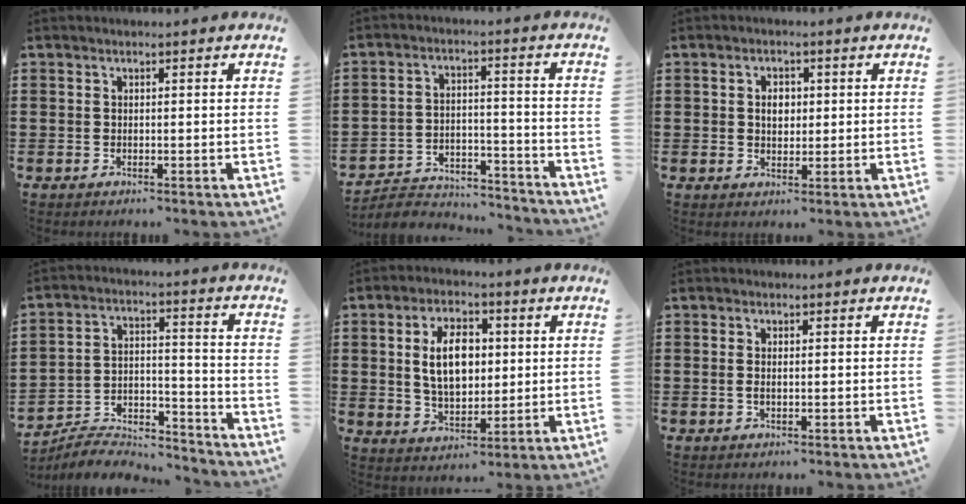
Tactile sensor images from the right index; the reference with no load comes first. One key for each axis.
{"total": 5.1, "fx": -4.9, "fy": 1.2, "fz": 0.8, "tx": -0.021, "ty": 0.014, "tz": -0.101}
{"total": 2.9, "fx": 0.5, "fy": 2.0, "fz": 2.1, "tx": -0.038, "ty": 0.008, "tz": 0.005}
{"total": 6.2, "fx": -5.9, "fy": 1.6, "fz": 0.9, "tx": -0.019, "ty": 0.014, "tz": -0.118}
{"total": 8.7, "fx": 1.4, "fy": 5.2, "fz": 6.8, "tx": -0.132, "ty": 0.012, "tz": 0.019}
{"total": 1.1, "fx": -0.1, "fy": 0.4, "fz": 1.0, "tx": -0.028, "ty": -0.001, "tz": -0.005}